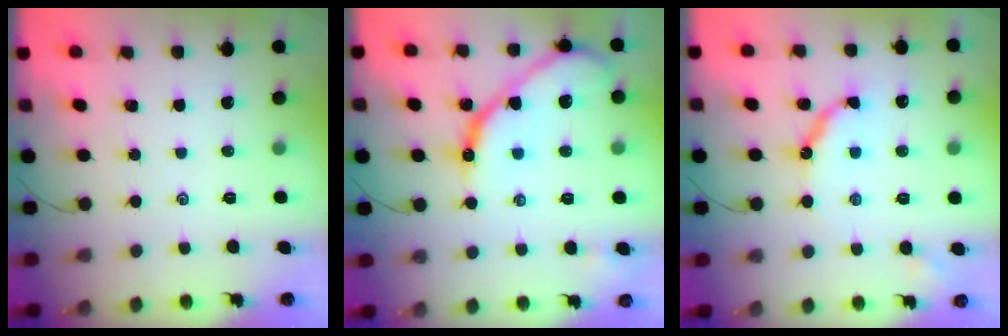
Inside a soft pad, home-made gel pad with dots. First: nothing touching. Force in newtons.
{"total": 14.3, "press": 14.2, "slide": 1.3}
{"total": 9.5, "press": 9.5, "slide": 0.8}